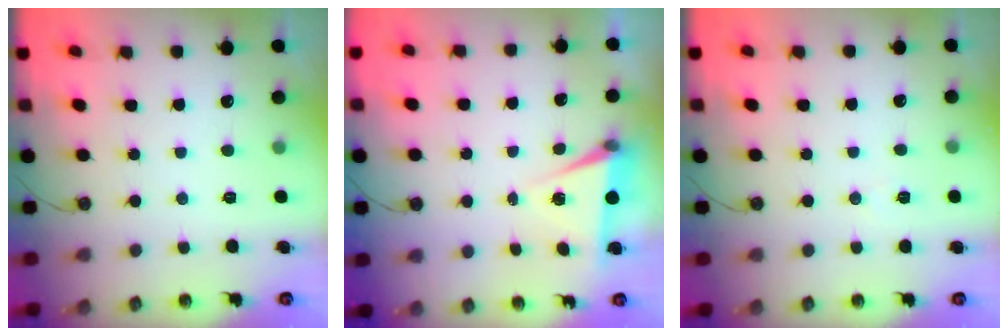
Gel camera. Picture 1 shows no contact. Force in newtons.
{"total": 5.4, "press": 3.0, "slide": 4.5}
{"total": 5.4, "press": 3.0, "slide": 4.4}